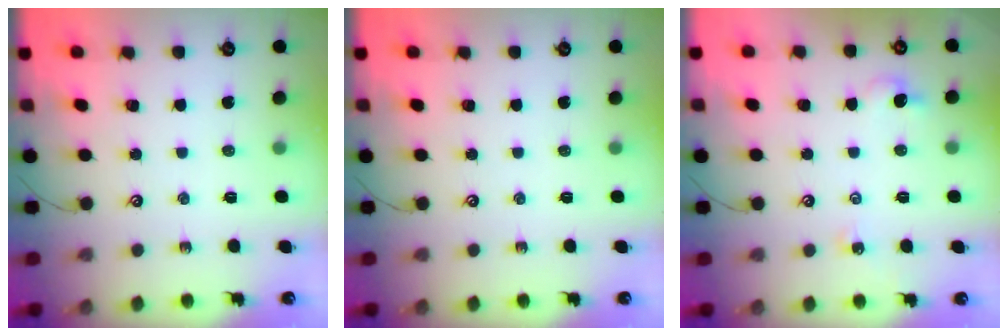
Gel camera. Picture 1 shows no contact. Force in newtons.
{"total": 0.0}
{"total": 4.1, "press": 4.1, "slide": 0.5}